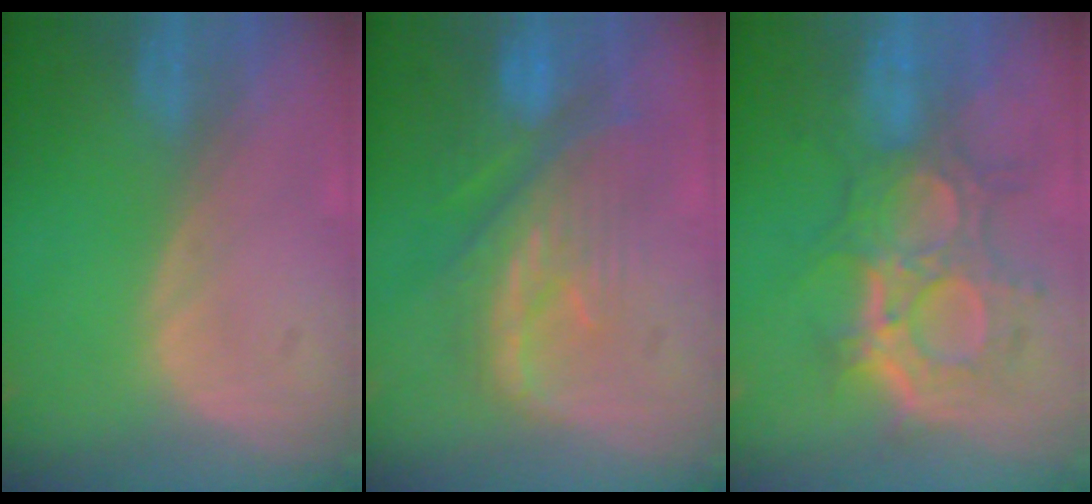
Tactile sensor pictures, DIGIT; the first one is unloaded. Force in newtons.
{"total": 10.2, "press": 9.0, "slide": 5.0}
{"total": 10.3, "press": 9.8, "slide": 3.3}